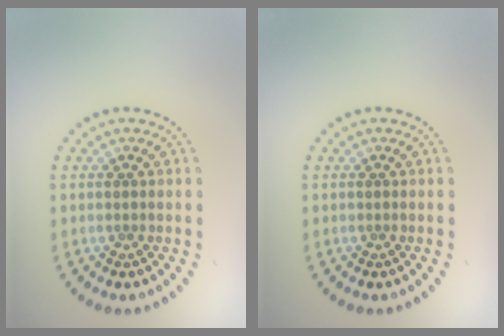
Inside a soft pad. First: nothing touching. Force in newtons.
{"total": 0.0}